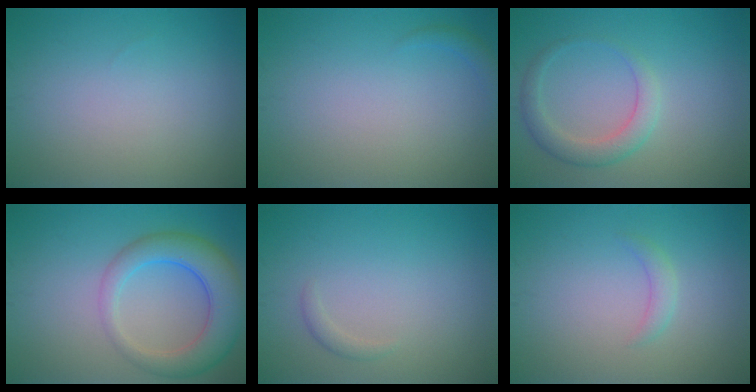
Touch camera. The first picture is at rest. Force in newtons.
{"total": 0.9, "press": 0.9, "slide": 0.1}
{"total": 2.8, "press": 2.8, "slide": 0.3}
{"total": 6.1, "press": 6.1, "slide": 0.3}
{"total": 0.8, "press": 0.8, "slide": 0.1}
{"total": 1.2, "press": 1.2, "slide": 0.1}